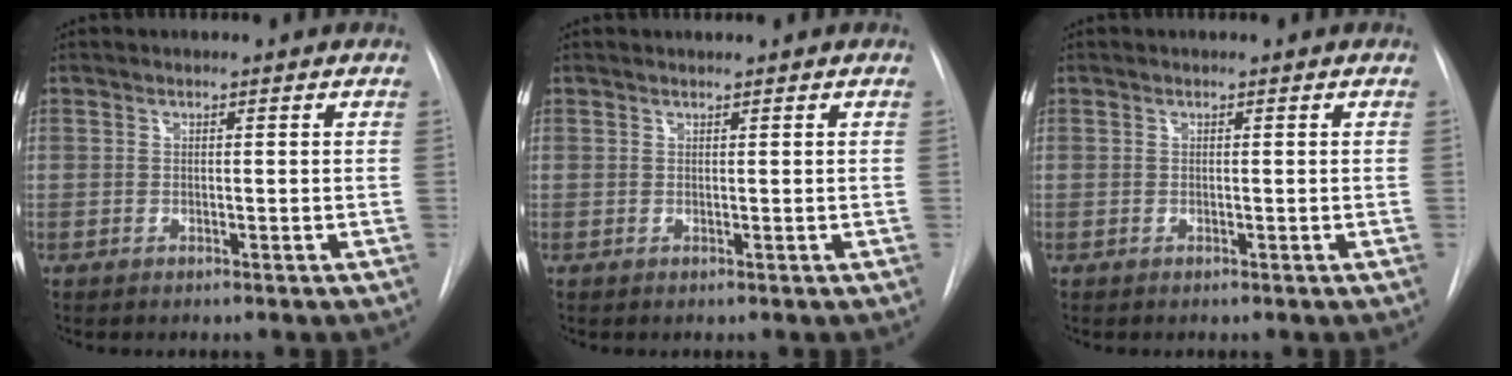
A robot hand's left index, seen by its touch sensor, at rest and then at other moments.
{"total": 0.0}
{"total": 0.0}